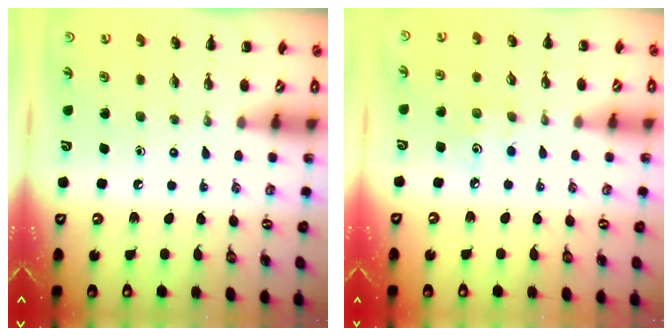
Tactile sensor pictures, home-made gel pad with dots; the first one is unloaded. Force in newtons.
{"total": 3.7, "press": 3.6, "slide": 0.9}